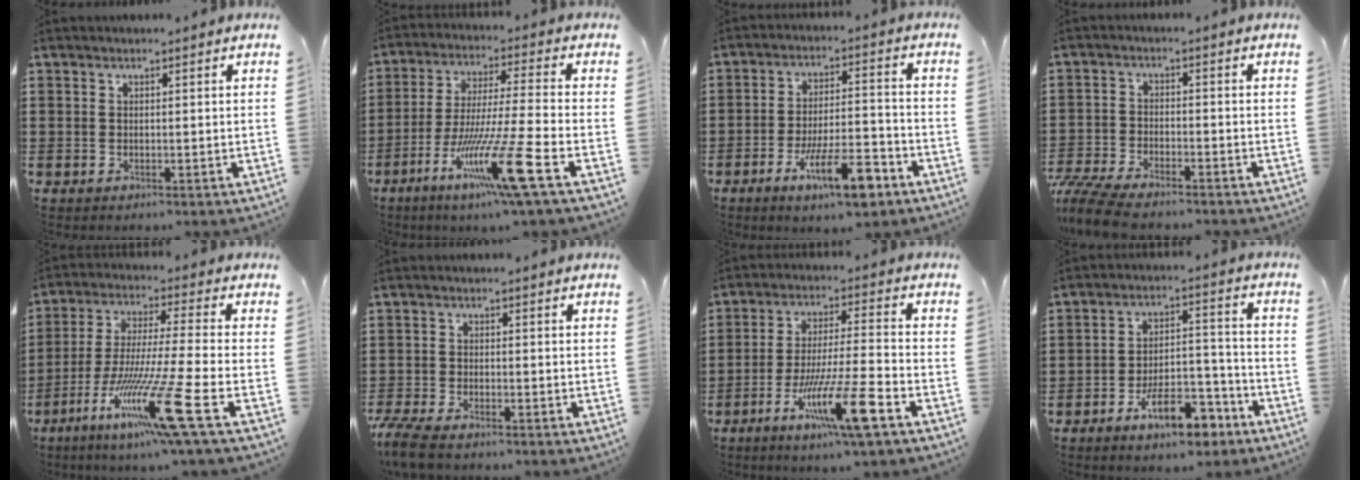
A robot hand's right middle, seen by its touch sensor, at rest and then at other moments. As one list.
[{"total": 13.0, "force": [-6.8, -0.1, 11.0], "torque": [-0.217, -0.009, -0.132]}, {"total": 10.4, "force": [-5.9, 2.8, 8.1], "torque": [-0.150, 0.005, -0.104]}, {"total": 5.9, "force": [-5.4, 0.8, 2.1], "torque": [-0.065, -0.008, -0.113]}, {"total": 14.5, "force": [-7.4, 0.0, 12.5], "torque": [-0.247, -0.009, -0.137]}, {"total": 3.8, "force": [-3.4, 0.4, 1.7], "torque": [-0.056, -0.012, -0.074]}, {"total": 11.6, "force": [-6.3, 1.1, 9.7], "torque": [-0.186, -0.002, -0.117]}, {"total": 10.0, "force": [-6.4, 3.8, 6.7], "torque": [-0.102, 0.017, -0.114]}]